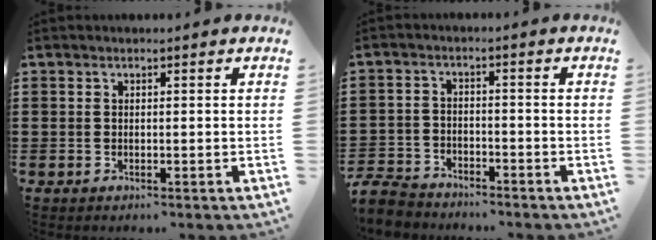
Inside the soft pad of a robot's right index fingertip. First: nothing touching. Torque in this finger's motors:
{"motor_torque": [-1.13, 1.01, -1.05, -0.21]}